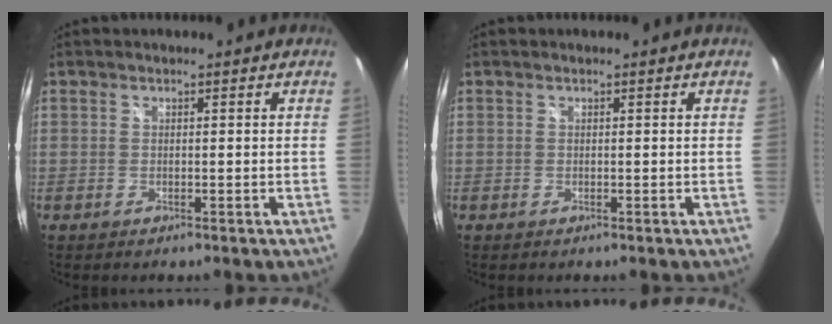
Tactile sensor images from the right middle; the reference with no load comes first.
{"total": 0.0}